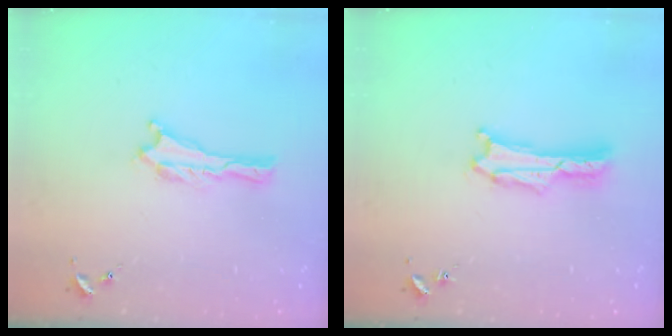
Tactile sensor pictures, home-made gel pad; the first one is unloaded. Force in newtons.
{"total": 1.7, "press": 1.7, "slide": 0.3}